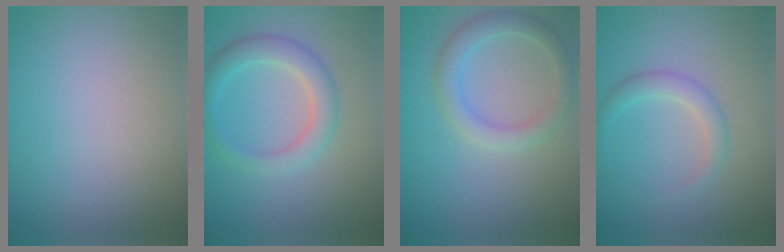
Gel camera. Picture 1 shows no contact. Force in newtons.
{"total": 3.5, "press": 3.5, "slide": 0.2}
{"total": 3.1, "press": 3.1, "slide": 0.1}
{"total": 1.9, "press": 1.9, "slide": 0.1}